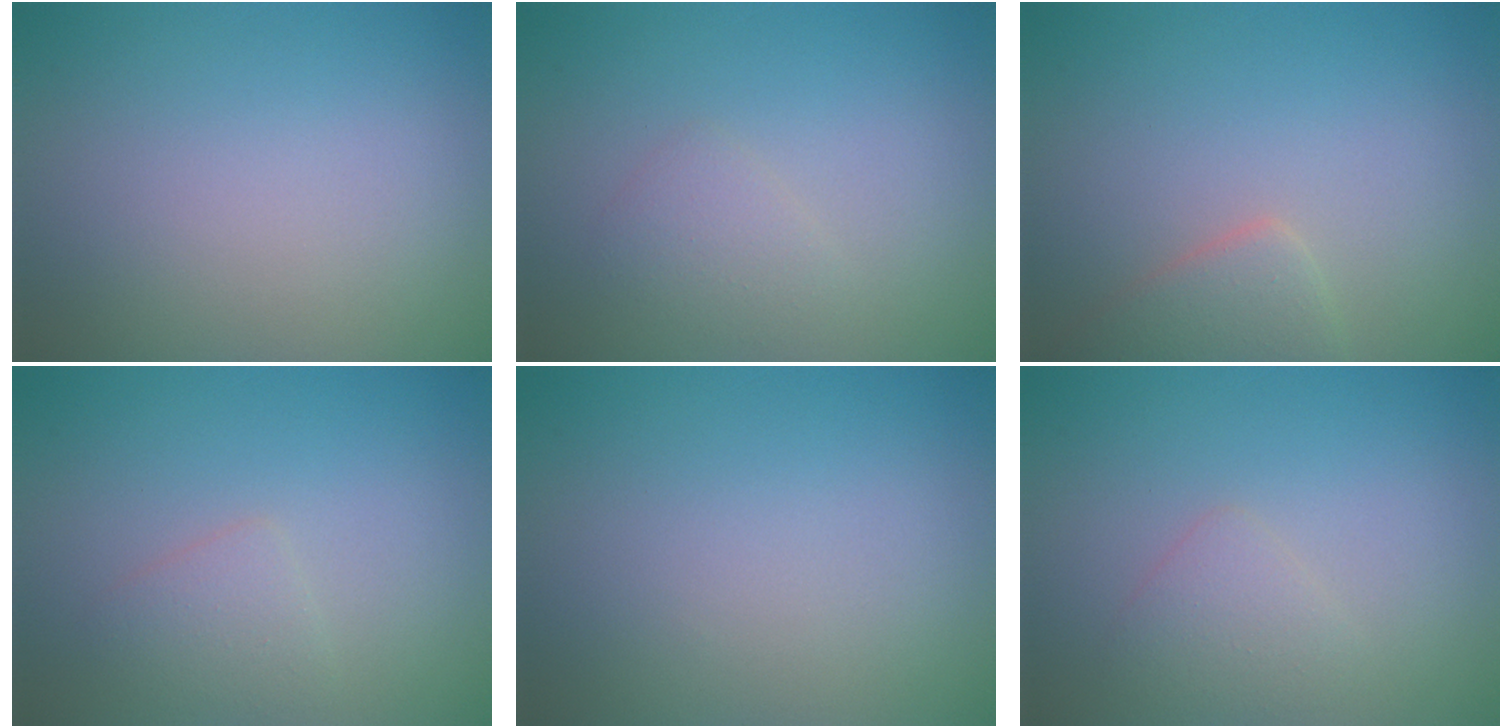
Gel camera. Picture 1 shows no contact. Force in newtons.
{"total": 1.6, "press": 1.6, "slide": 0.0}
{"total": 2.7, "press": 2.7, "slide": 0.1}
{"total": 1.5, "press": 1.5, "slide": 0.1}
{"total": 0.0}
{"total": 1.7, "press": 1.7, "slide": 0.1}